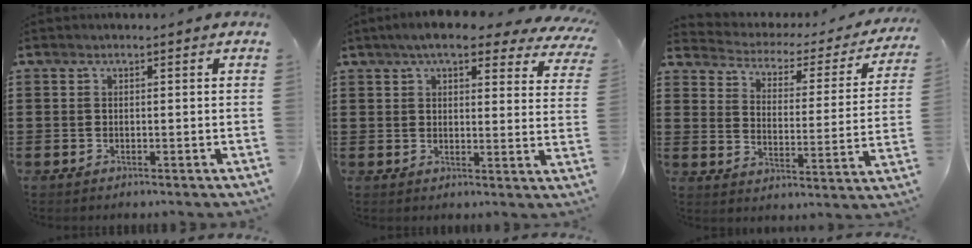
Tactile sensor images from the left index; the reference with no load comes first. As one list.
[{"total": 6.9, "force": [5.6, 1.4, 3.8], "torque": [-0.075, -0.014, 0.098]}, {"total": 2.3, "force": [2.0, 0.9, 0.4], "torque": [-0.028, -0.020, 0.023]}]